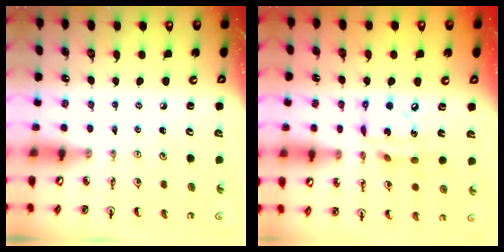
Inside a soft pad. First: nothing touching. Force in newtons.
{"total": 12.6, "press": 12.5, "slide": 1.0}